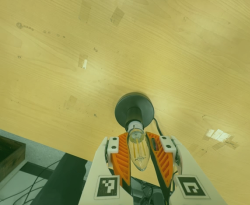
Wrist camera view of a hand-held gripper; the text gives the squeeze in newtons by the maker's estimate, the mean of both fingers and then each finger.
{"total": 15.4, "left": 16.4, "right": 14.3}